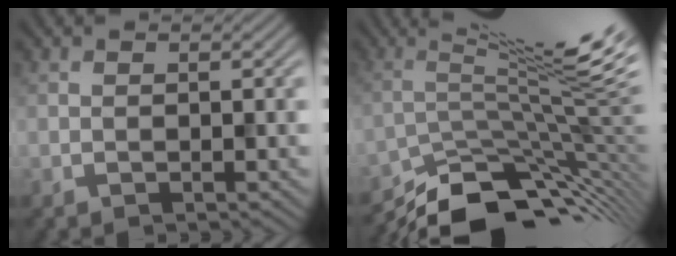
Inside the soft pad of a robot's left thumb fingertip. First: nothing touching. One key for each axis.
{"total": 12.1, "fx": -5.2, "fy": 2.6, "fz": 10.6, "tx": -0.150, "ty": 0.009, "tz": -0.086}